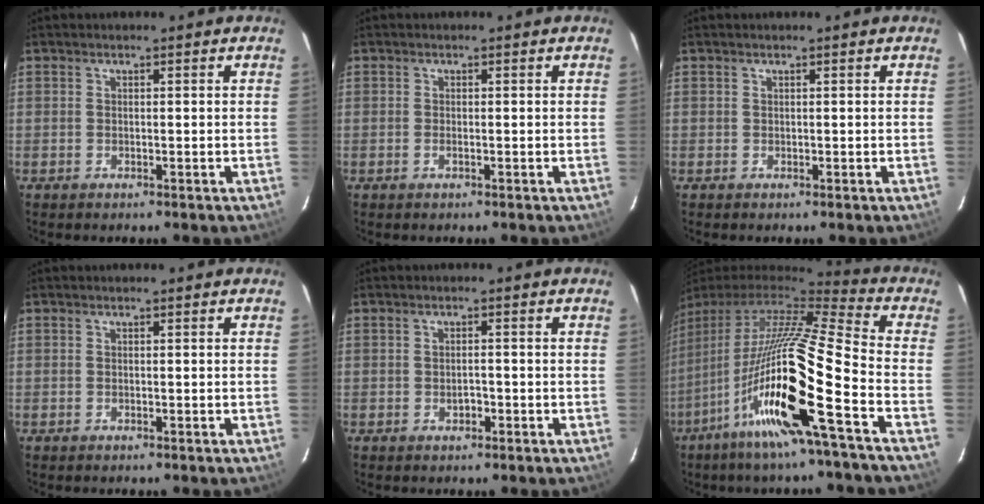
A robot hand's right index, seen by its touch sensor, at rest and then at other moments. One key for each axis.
{"total": 0.7, "fx": -0.3, "fy": 0.1, "fz": 0.7, "tx": -0.014, "ty": 0.001, "tz": -0.007}
{"total": 0.0}
{"total": 0.0}
{"total": 1.5, "fx": -0.6, "fy": 1.0, "fz": 1.0, "tx": -0.019, "ty": 0.005, "tz": -0.009}
{"total": 18.7, "fx": -7.2, "fy": -0.8, "fz": 17.3, "tx": -0.295, "ty": -0.039, "tz": -0.143}